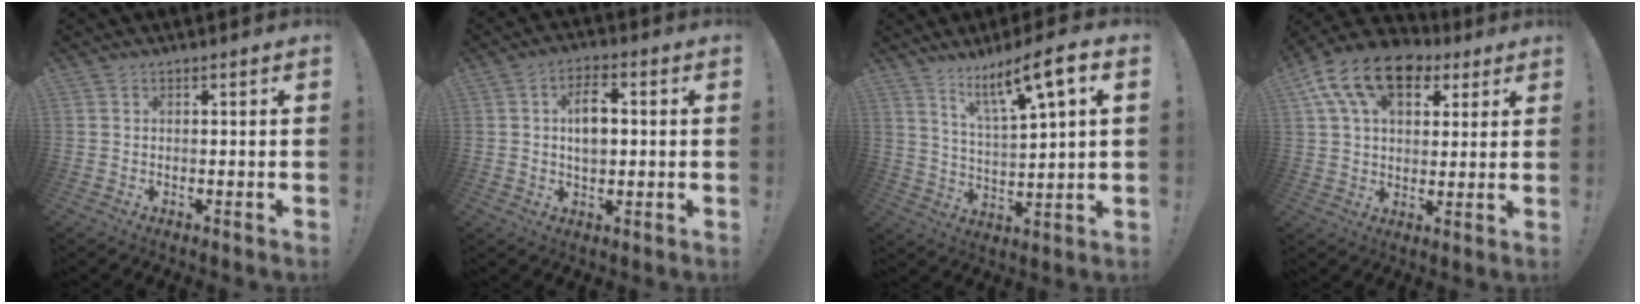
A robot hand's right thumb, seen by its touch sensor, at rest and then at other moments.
{"total": 7.9, "force": [0.9, 5.0, 6.1], "torque": [-0.086, 0.008, 0.012]}
{"total": 11.9, "force": [7.2, 1.4, 9.3], "torque": [-0.159, -0.037, 0.111]}
{"total": 16.6, "force": [7.7, 10.4, 10.4], "torque": [-0.172, -0.024, 0.140]}